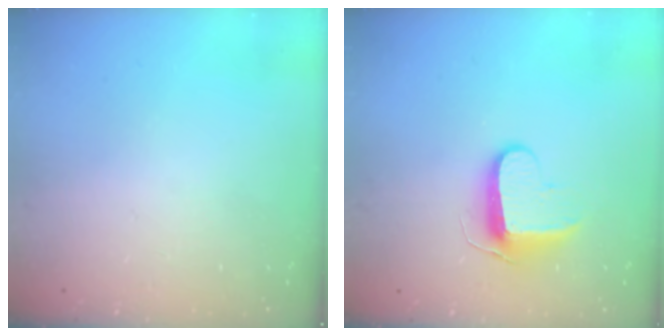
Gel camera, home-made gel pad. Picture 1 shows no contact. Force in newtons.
{"total": 8.9, "press": 8.9, "slide": 0.2}